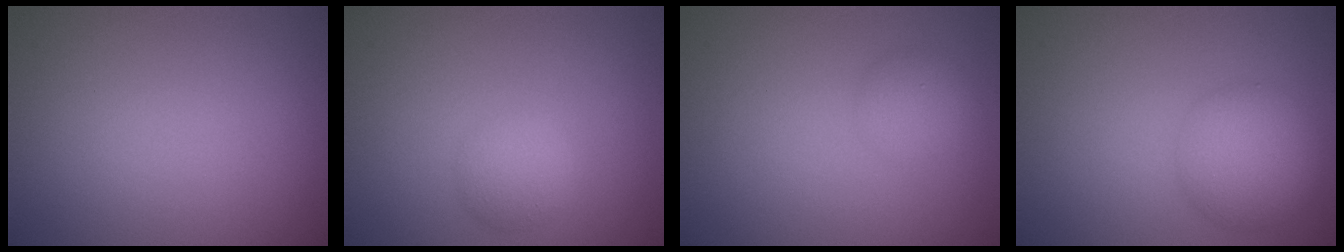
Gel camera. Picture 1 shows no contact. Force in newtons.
{"total": 2.1, "press": 2.1, "slide": 0.0}
{"total": 1.9, "press": 1.9, "slide": 0.1}
{"total": 4.4, "press": 4.4, "slide": 0.2}